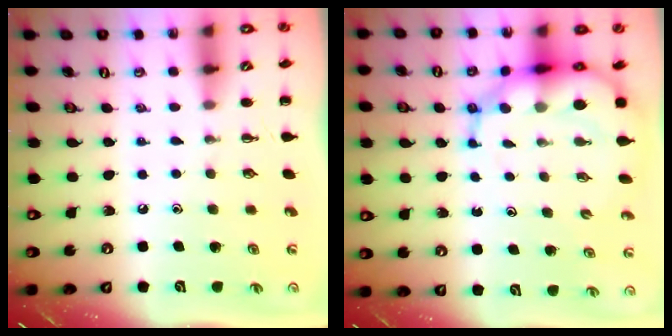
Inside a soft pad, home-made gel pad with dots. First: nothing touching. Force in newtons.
{"total": 11.6, "press": 11.1, "slide": 3.1}